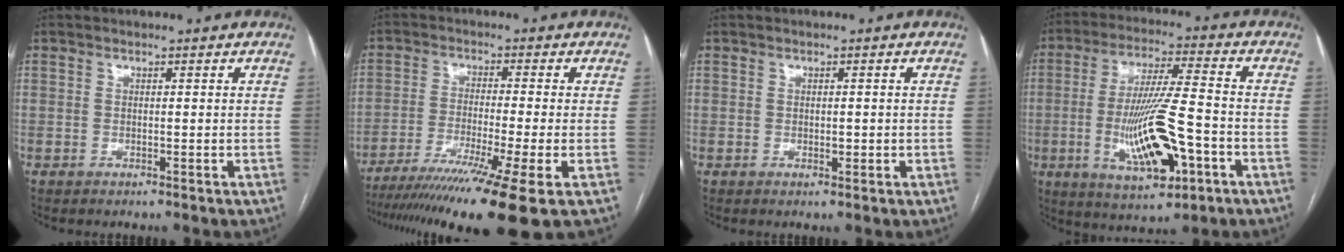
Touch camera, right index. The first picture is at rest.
{"total": 16.5, "force": [-11.7, -1.9, 11.4], "torque": [-0.166, -0.052, -0.189]}
{"total": 1.0, "force": [0.0, 0.6, 0.8], "torque": [-0.011, 0.000, 0.003]}
{"total": 15.0, "force": [-4.1, 2.8, 14.1], "torque": [-0.271, -0.009, -0.062]}